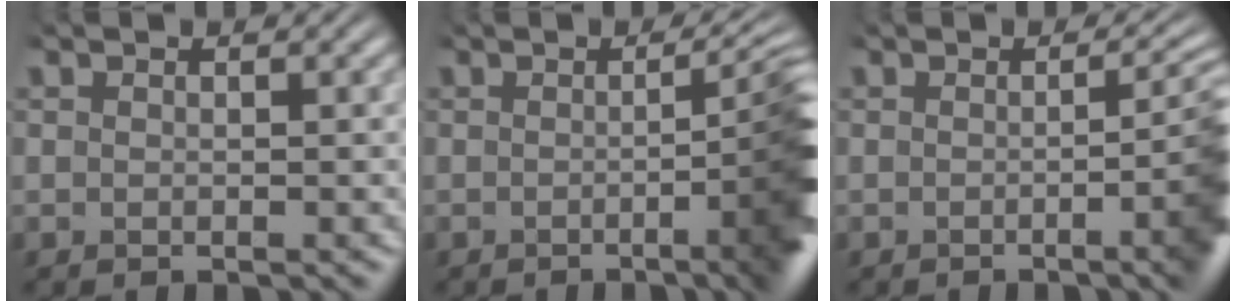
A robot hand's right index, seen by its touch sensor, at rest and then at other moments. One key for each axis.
{"total": 7.5, "fx": -1.5, "fy": 1.8, "fz": 7.1, "tx": -0.054, "ty": 0.005, "tz": -0.030}
{"total": 5.6, "fx": -1.3, "fy": 1.4, "fz": 5.3, "tx": -0.044, "ty": 0.004, "tz": -0.022}